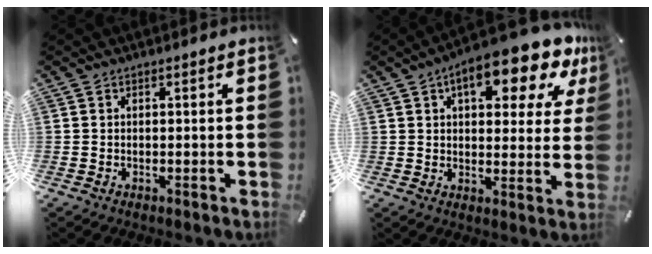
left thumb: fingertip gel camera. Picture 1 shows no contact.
{"total": 14.4, "force": [8.5, 6.1, 9.9], "torque": [-0.133, -0.045, 0.135]}